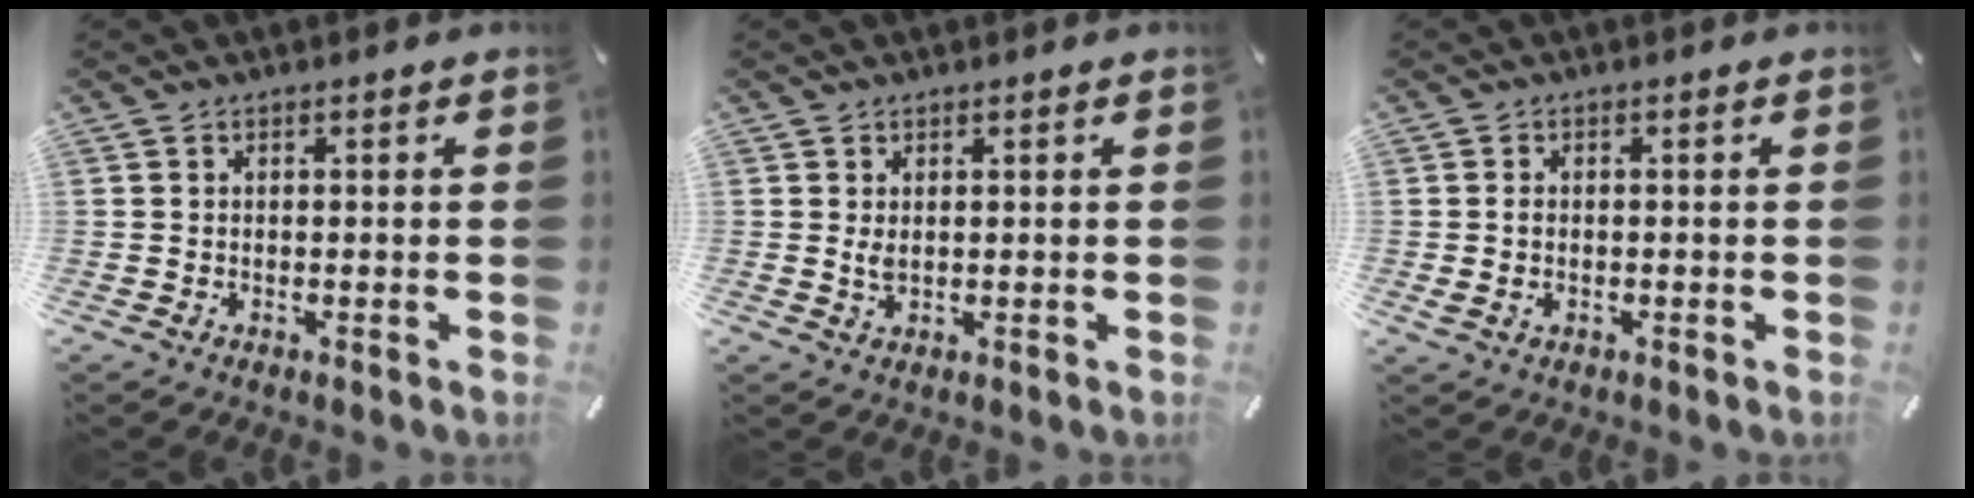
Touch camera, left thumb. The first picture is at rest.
{"total": 1.9, "force": [0.4, 0.8, 1.7], "torque": [-0.037, 0.001, 0.007]}
{"total": 1.9, "force": [-0.4, 1.2, 1.5], "torque": [-0.035, -0.001, -0.009]}